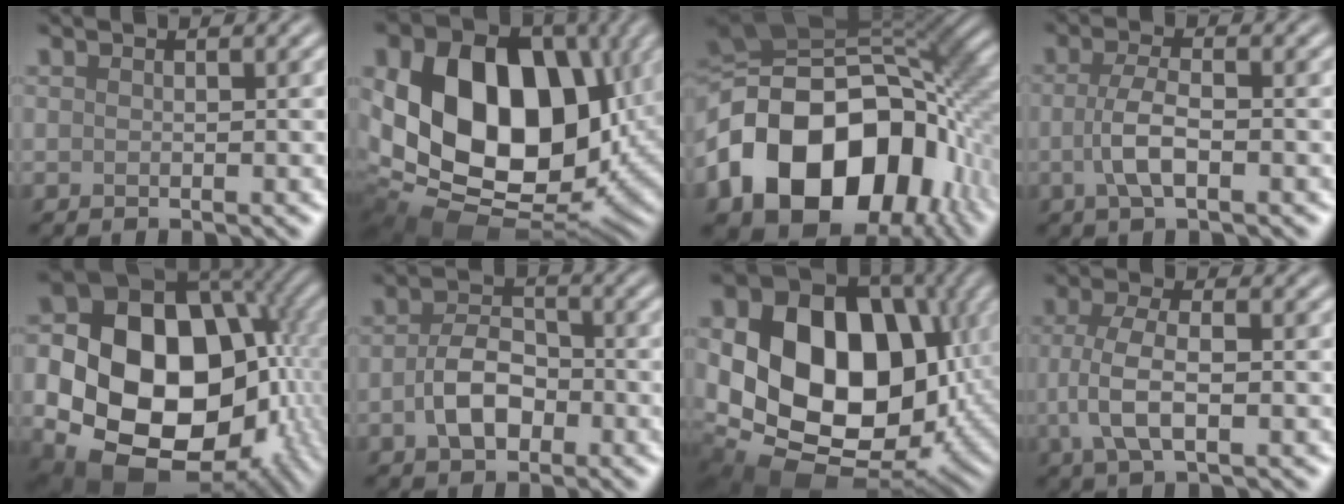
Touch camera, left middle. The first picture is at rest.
{"total": 17.0, "force": [1.9, 12.3, 11.6], "torque": [-0.198, -0.002, 0.032]}
{"total": 17.9, "force": [-5.2, 12.6, 11.5], "torque": [-0.208, -0.002, -0.097]}
{"total": 3.2, "force": [-0.6, 1.1, 3.0], "torque": [-0.063, -0.001, -0.017]}
{"total": 23.9, "force": [-2.3, 19.4, 13.8], "torque": [-0.256, -0.015, -0.064]}
{"total": 4.4, "force": [-1.3, 2.8, 3.2], "torque": [-0.063, 0.002, -0.028]}
{"total": 18.3, "force": [1.5, 13.5, 12.3], "torque": [-0.216, -0.021, 0.036]}
{"total": 4.6, "force": [-0.7, 1.9, 4.2], "torque": [-0.096, 0.001, -0.015]}